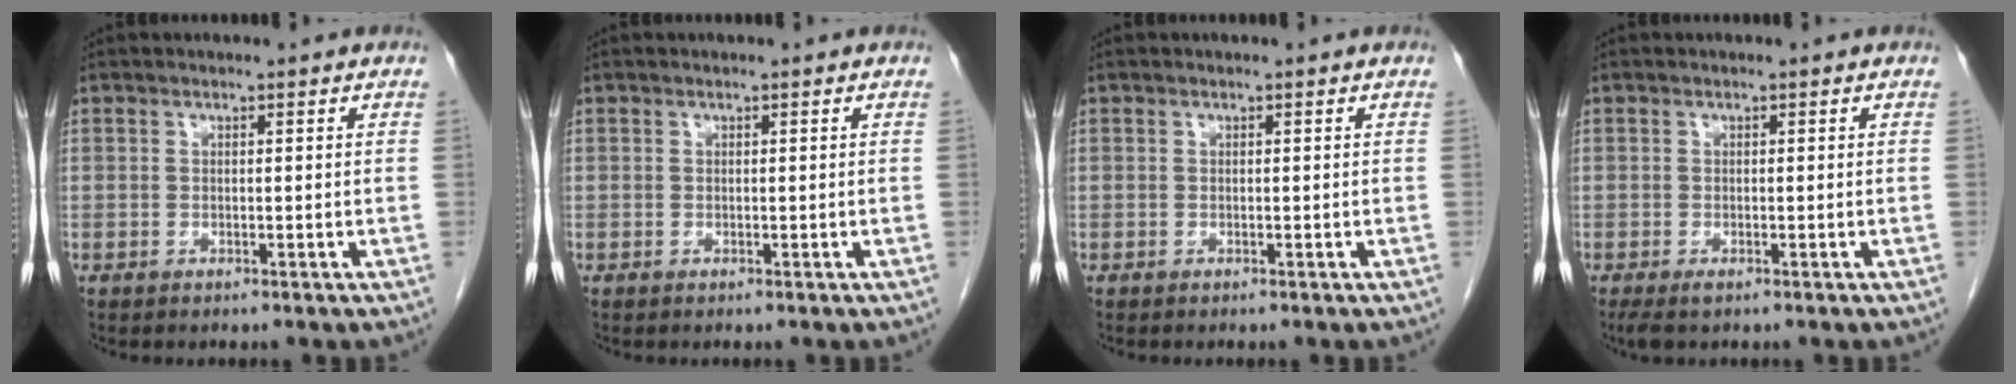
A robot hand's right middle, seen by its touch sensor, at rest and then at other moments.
{"total": 0.0}
{"total": 0.0}
{"total": 1.8, "force": [-1.2, 0.6, 1.2], "torque": [-0.023, -0.007, -0.015]}